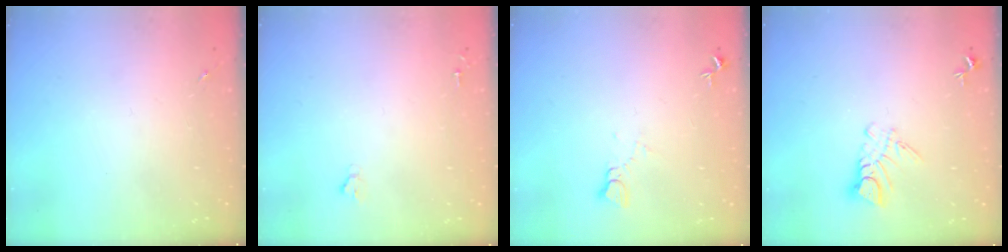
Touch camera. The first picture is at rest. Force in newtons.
{"total": 1.6, "press": 1.6, "slide": 0.2}
{"total": 3.3, "press": 3.3, "slide": 0.3}
{"total": 6.6, "press": 6.5, "slide": 0.6}